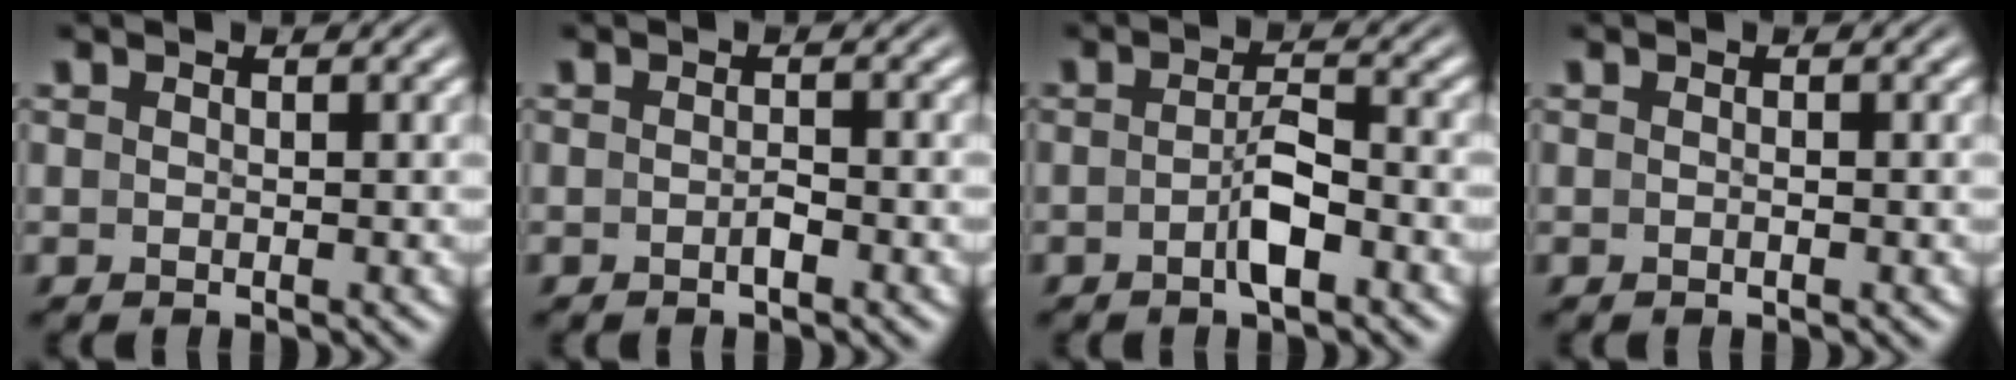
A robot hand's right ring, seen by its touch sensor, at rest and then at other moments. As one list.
[{"total": 0.8, "force": [-0.7, -0.1, 0.4], "torque": [-0.007, 0.001, -0.012]}, {"total": 2.5, "force": [-1.4, 0.4, 2.1], "torque": [-0.026, -0.002, -0.025]}, {"total": 0.0}]